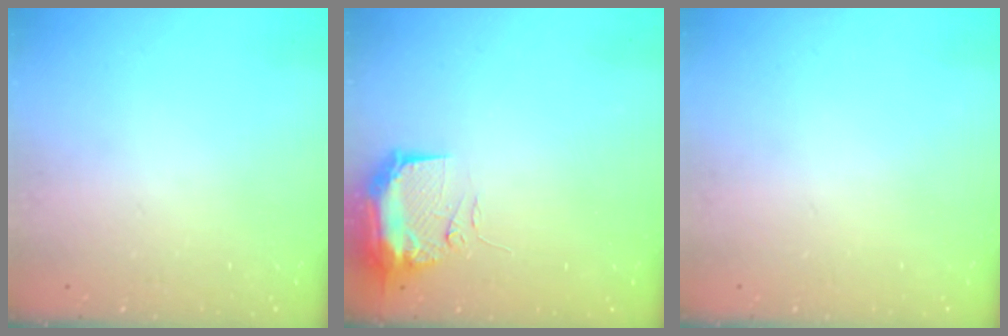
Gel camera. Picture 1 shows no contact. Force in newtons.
{"total": 10.0, "press": 9.9, "slide": 1.6}
{"total": 0.0}